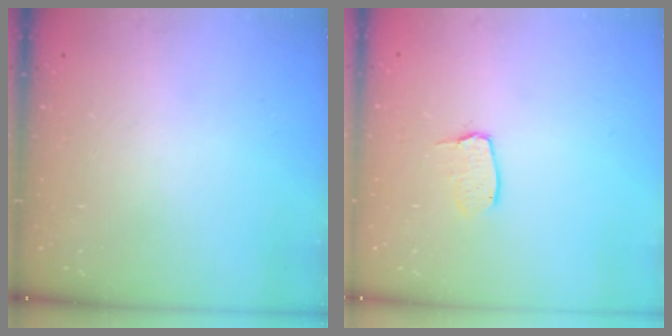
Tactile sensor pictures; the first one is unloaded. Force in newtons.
{"total": 5.6, "press": 5.6, "slide": 0.4}